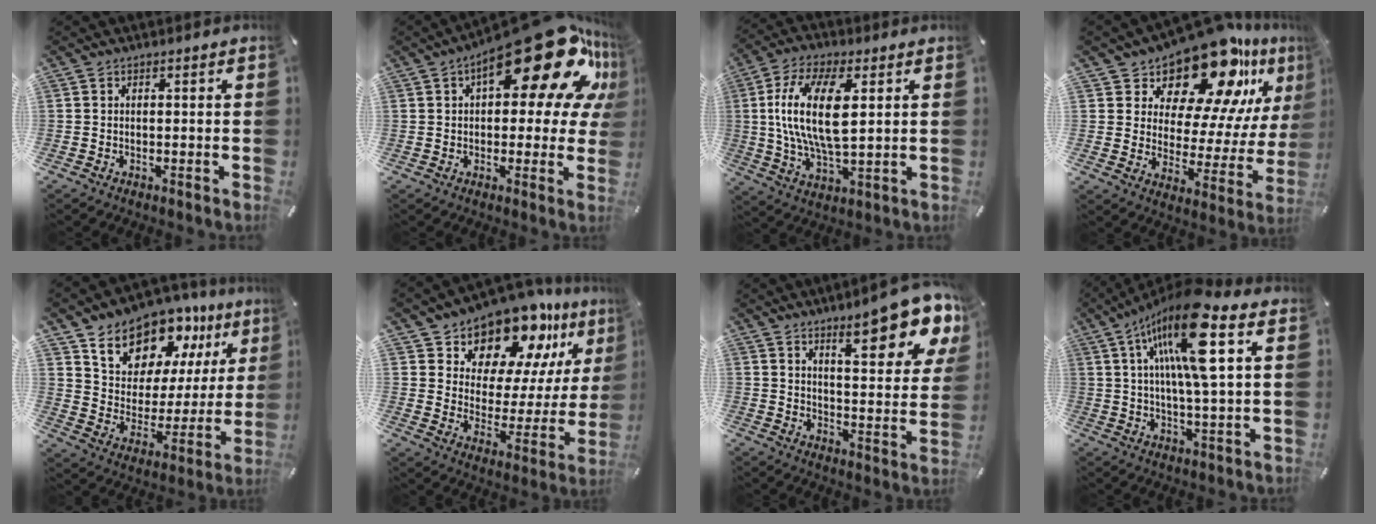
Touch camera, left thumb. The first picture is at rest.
{"total": 24.7, "force": [12.5, 9.8, 18.9], "torque": [-0.253, -0.080, 0.201]}
{"total": 16.1, "force": [3.1, 7.0, 14.2], "torque": [-0.302, -0.007, 0.048]}
{"total": 20.0, "force": [16.3, 7.8, 8.5], "torque": [-0.124, -0.145, 0.272]}
{"total": 13.5, "force": [11.1, 7.6, 1.2], "torque": [-0.031, -0.115, 0.205]}
{"total": 16.1, "force": [13.8, 7.3, 3.9], "torque": [-0.070, -0.131, 0.239]}
{"total": 15.4, "force": [10.6, 4.5, 10.2], "torque": [-0.136, -0.070, 0.170]}
{"total": 18.3, "force": [7.1, 4.2, 16.4], "torque": [-0.310, -0.018, 0.104]}